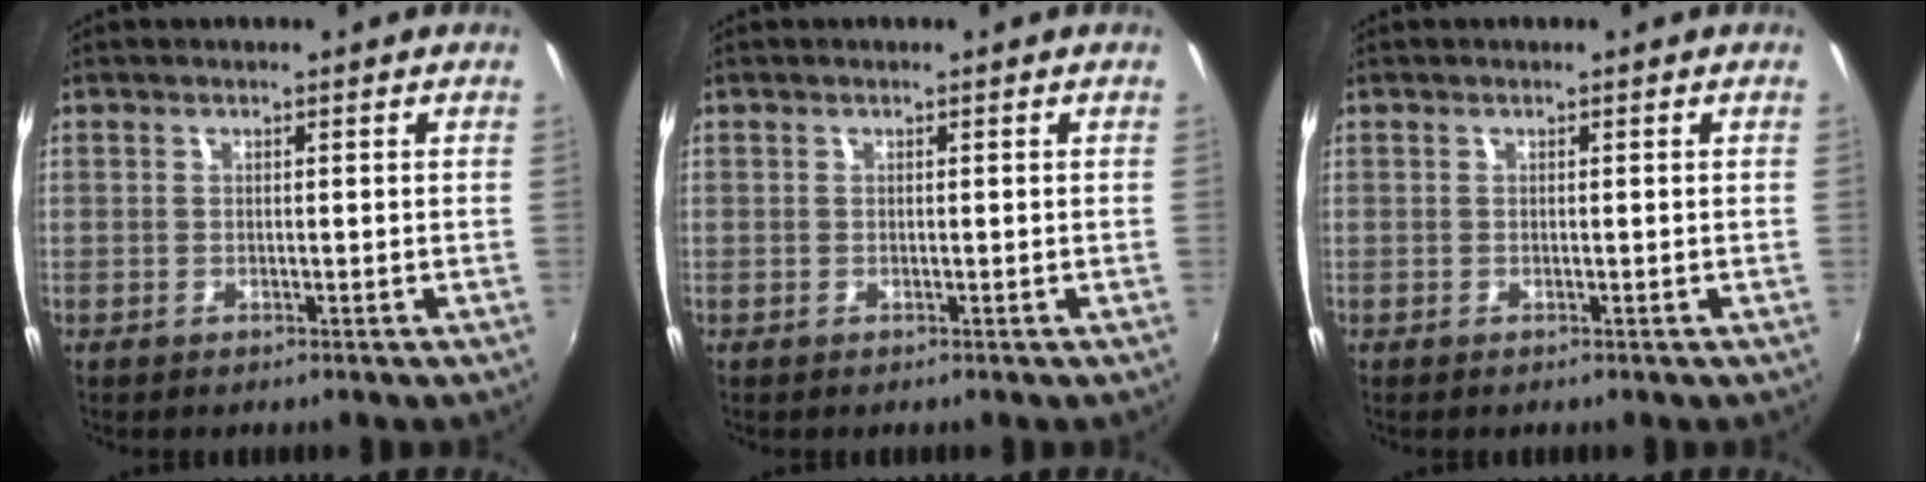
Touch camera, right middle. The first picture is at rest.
{"total": 0.0}
{"total": 0.0}